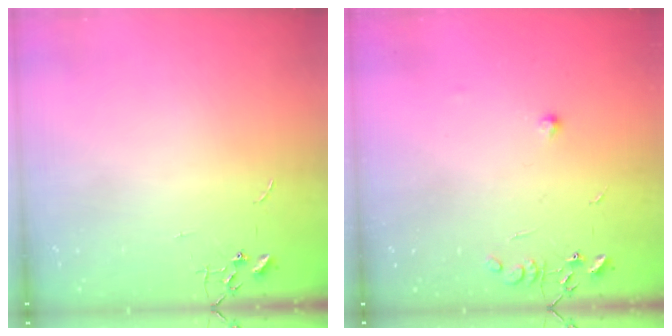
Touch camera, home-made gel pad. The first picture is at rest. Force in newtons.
{"total": 7.8, "press": 7.8, "slide": 0.5}